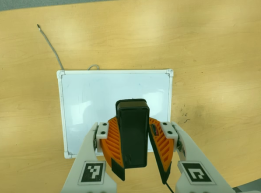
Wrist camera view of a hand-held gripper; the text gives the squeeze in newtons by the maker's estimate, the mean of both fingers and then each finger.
{"total": 8.3, "left": 9.0, "right": 7.6}